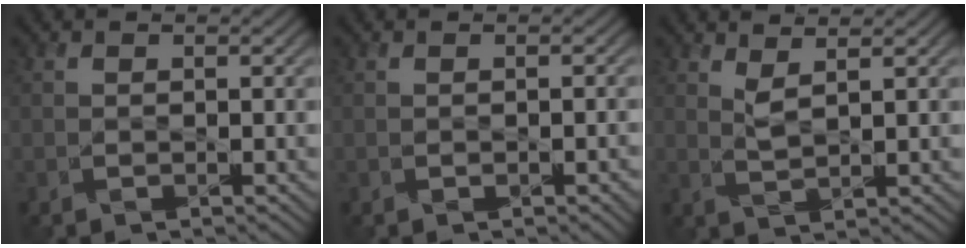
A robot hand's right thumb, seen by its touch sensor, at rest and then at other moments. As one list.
[{"total": 1.4, "force": [-0.4, 0.6, 1.2], "torque": [-0.019, -0.005, -0.002]}, {"total": 2.3, "force": [1.7, 0.3, 1.5], "torque": [-0.040, -0.002, 0.038]}]